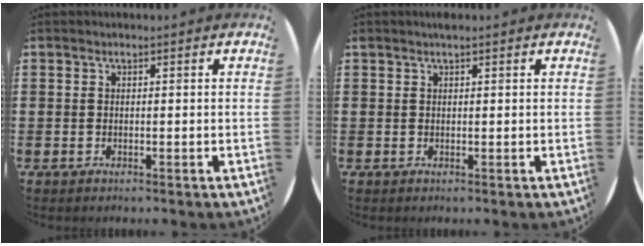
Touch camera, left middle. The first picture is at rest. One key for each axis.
{"total": 0.6, "fx": 0.5, "fy": -0.1, "fz": 0.2, "tx": -0.004, "ty": 0.000, "tz": 0.010}